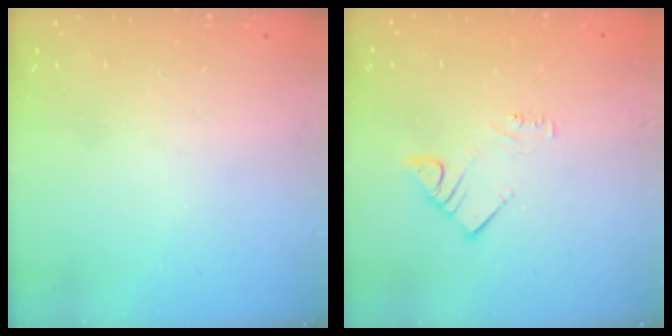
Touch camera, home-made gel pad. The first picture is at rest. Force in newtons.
{"total": 3.1, "press": 3.0, "slide": 0.4}